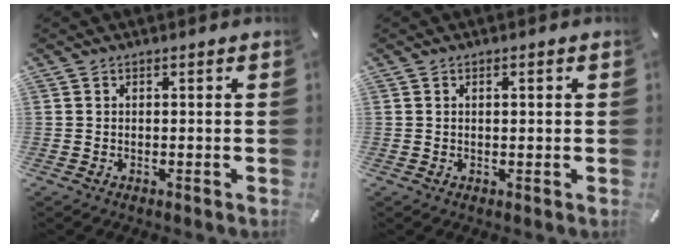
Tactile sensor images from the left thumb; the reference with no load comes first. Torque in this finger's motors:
{"motor_torque": [-0.25, -0.54, -0.06, 0.00, -0.02]}